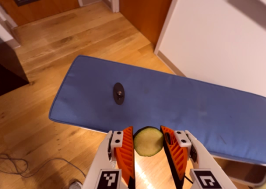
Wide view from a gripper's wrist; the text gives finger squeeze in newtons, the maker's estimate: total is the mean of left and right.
{"total": 8.5, "left": 8.3, "right": 8.6}